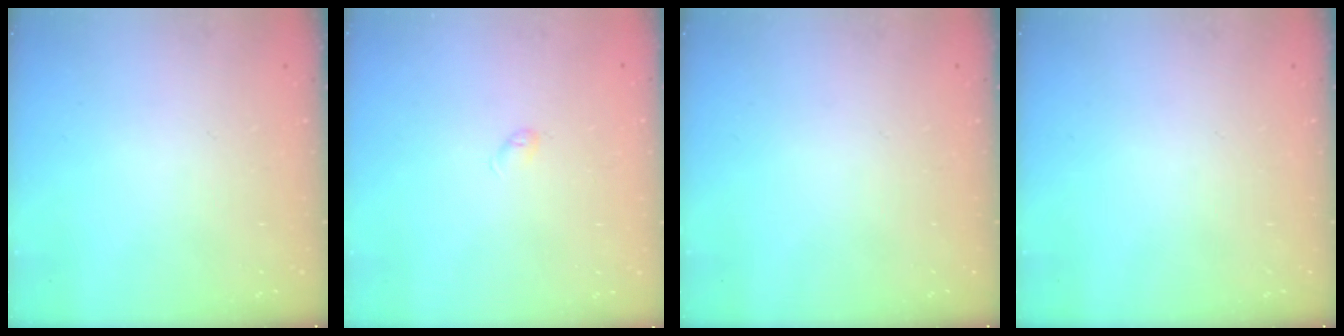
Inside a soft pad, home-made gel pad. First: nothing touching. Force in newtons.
{"total": 3.3, "press": 3.2, "slide": 0.6}
{"total": 0.0}
{"total": 0.0}